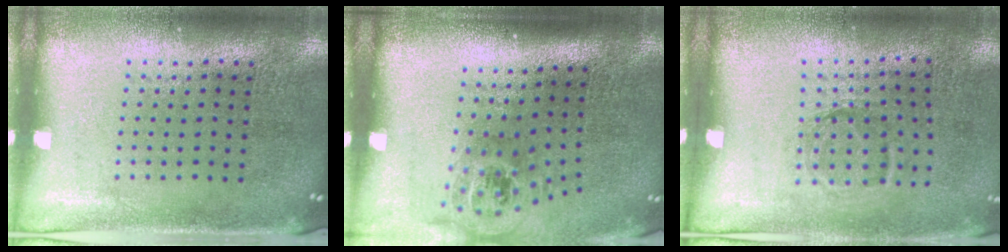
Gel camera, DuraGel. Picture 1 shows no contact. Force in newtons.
{"total": 1.6, "press": 1.2, "slide": 1.0}
{"total": 1.2, "press": 0.8, "slide": 0.8}